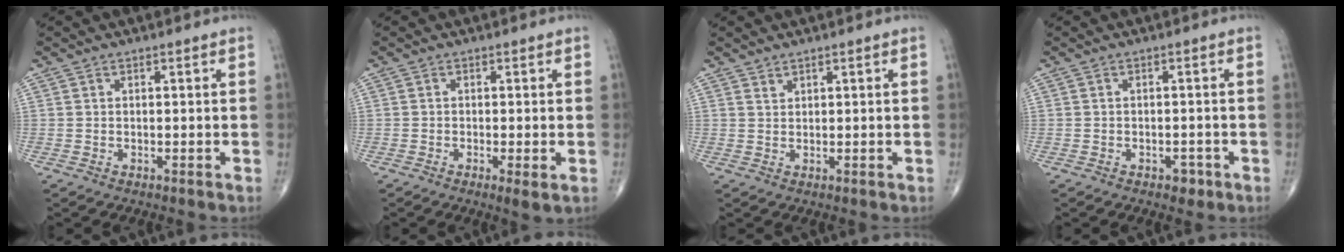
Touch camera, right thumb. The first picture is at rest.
{"total": 2.6, "force": [-0.8, 0.4, 2.5], "torque": [-0.050, -0.011, -0.016]}
{"total": 1.0, "force": [0.9, 0.3, 0.2], "torque": [0.004, -0.008, 0.016]}
{"total": 2.1, "force": [-1.2, 1.3, 1.1], "torque": [-0.006, 0.004, -0.014]}